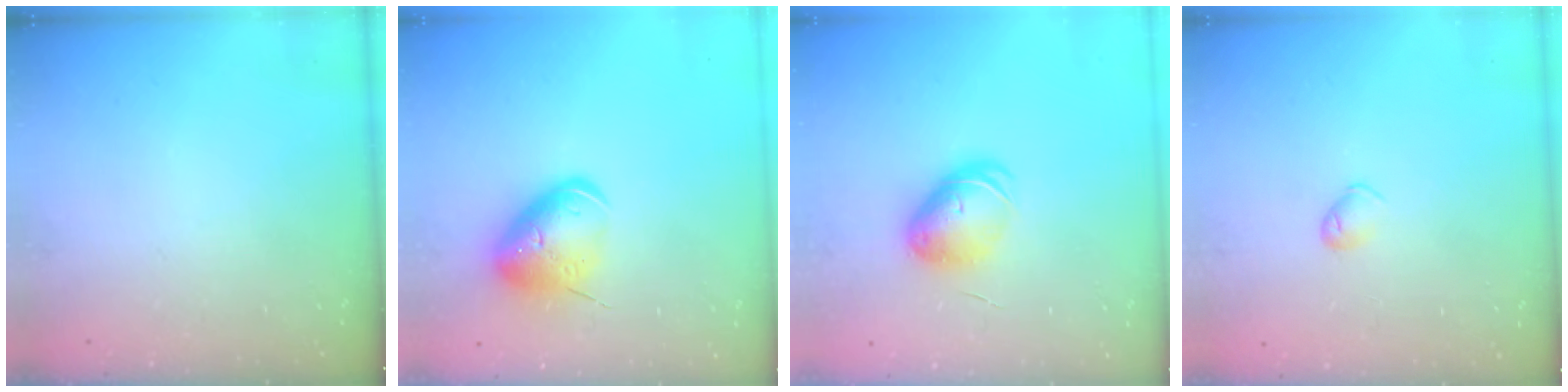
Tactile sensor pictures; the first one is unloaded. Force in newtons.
{"total": 12.9, "press": 12.7, "slide": 2.3}
{"total": 9.3, "press": 9.2, "slide": 1.3}
{"total": 4.4, "press": 4.3, "slide": 0.9}